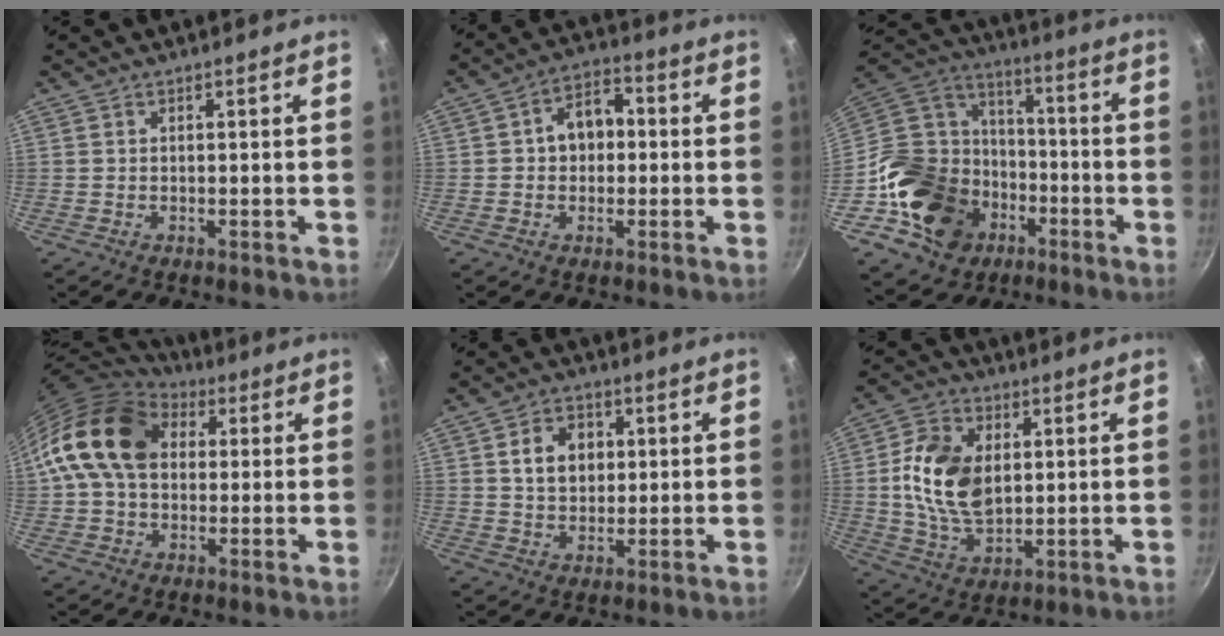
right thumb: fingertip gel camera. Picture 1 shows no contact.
{"total": 8.0, "force": [0.3, 5.9, 5.4], "torque": [-0.045, 0.020, -0.006]}
{"total": 23.5, "force": [-8.3, 18.8, 11.4], "torque": [-0.179, 0.070, -0.124]}
{"total": 16.6, "force": [3.3, 12.0, 10.9], "torque": [-0.169, 0.019, 0.042]}
{"total": 8.0, "force": [1.7, 6.1, 4.8], "torque": [-0.056, 0.004, 0.026]}
{"total": 14.5, "force": [1.9, 9.4, 10.9], "torque": [-0.185, -0.005, 0.038]}